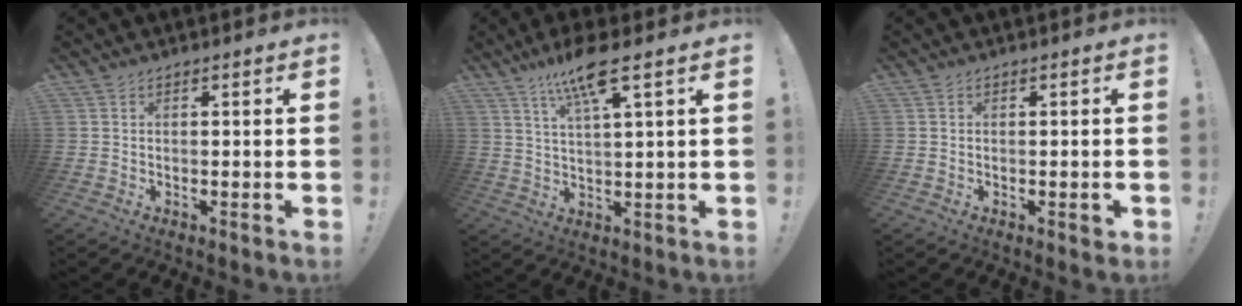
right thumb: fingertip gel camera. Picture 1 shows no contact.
{"total": 9.6, "force": [5.8, 1.3, 7.6], "torque": [-0.138, -0.021, 0.095]}
{"total": 1.3, "force": [-0.4, 0.6, 1.1], "torque": [-0.007, -0.001, -0.006]}